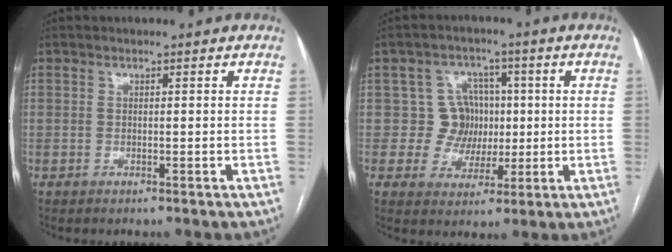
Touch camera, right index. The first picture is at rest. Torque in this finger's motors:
{"motor_torque": [0.32, 0.20, 0.00, 0.01]}